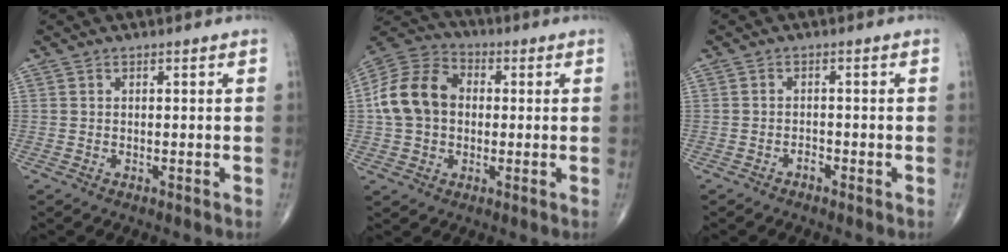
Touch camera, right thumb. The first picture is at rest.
{"total": 13.4, "force": [0.6, 10.3, 8.5], "torque": [-0.152, 0.033, 0.003]}
{"total": 1.1, "force": [-0.9, 0.5, 0.4], "torque": [-0.007, 0.005, -0.017]}